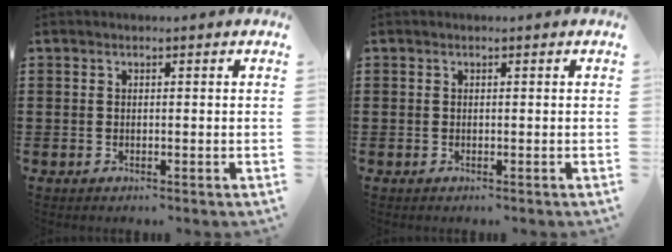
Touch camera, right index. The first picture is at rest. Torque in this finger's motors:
{"motor_torque": [0.00, 0.00, 0.00, 0.00]}